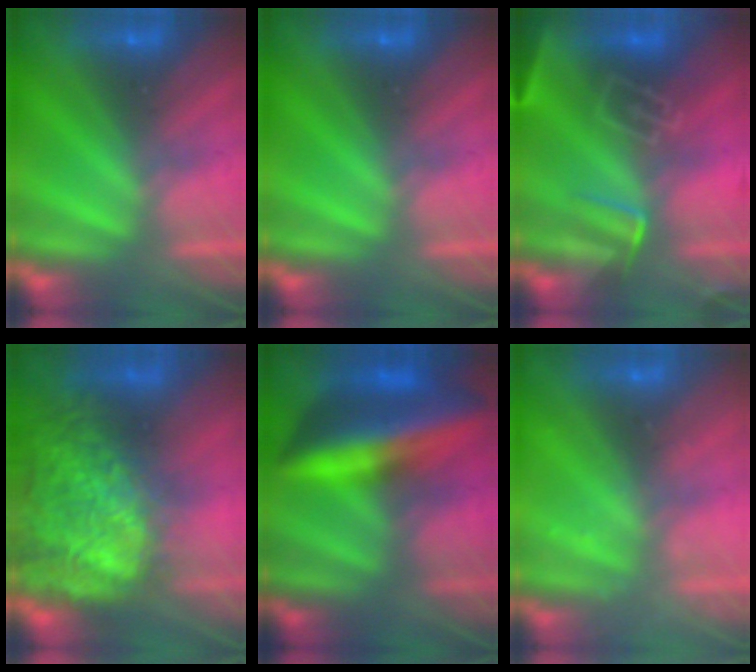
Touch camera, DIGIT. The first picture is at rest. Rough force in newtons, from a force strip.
{"total": 0.0}
{"total": 8.1}
{"total": 8.9}
{"total": 6.1}
{"total": 2.2}